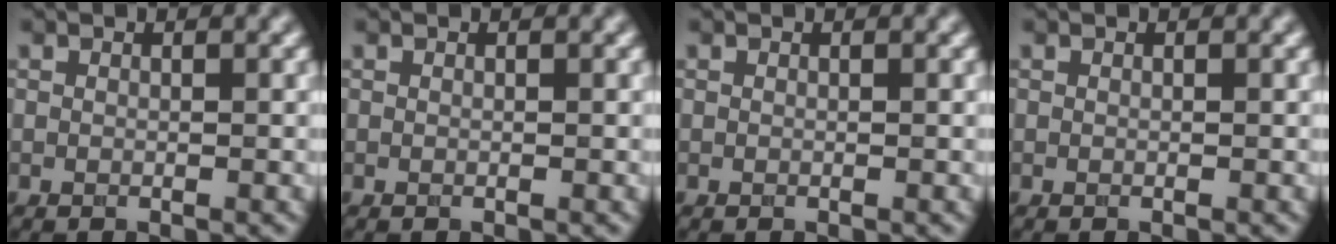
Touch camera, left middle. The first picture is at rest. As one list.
[{"total": 0.0}, {"total": 0.0}, {"total": 0.0}]